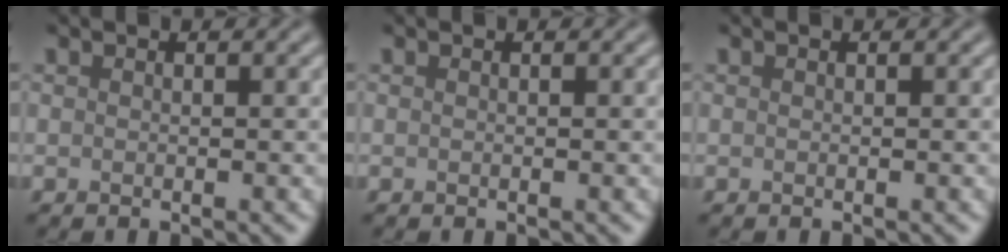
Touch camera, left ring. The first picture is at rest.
{"total": 0.0}
{"total": 0.0}